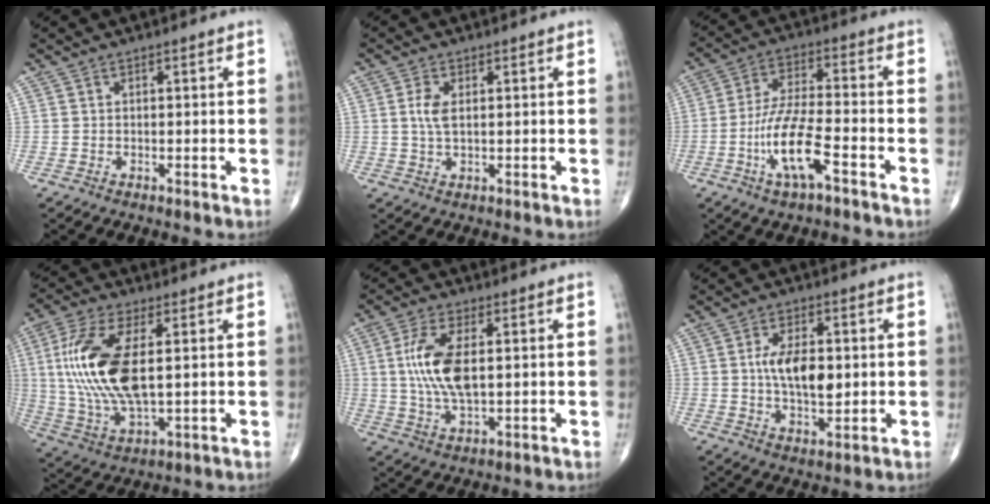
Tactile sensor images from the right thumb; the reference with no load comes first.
{"total": 3.9, "force": [0.7, 2.0, 3.3], "torque": [-0.074, -0.001, 0.014]}
{"total": 11.6, "force": [-5.0, 3.2, 10.0], "torque": [-0.206, 0.030, -0.094]}
{"total": 17.8, "force": [2.4, 7.7, 15.9], "torque": [-0.340, -0.009, 0.050]}
{"total": 11.1, "force": [1.4, 4.9, 9.8], "torque": [-0.208, -0.005, 0.030]}
{"total": 9.3, "force": [0.6, 4.6, 8.1], "torque": [-0.135, -0.008, 0.012]}